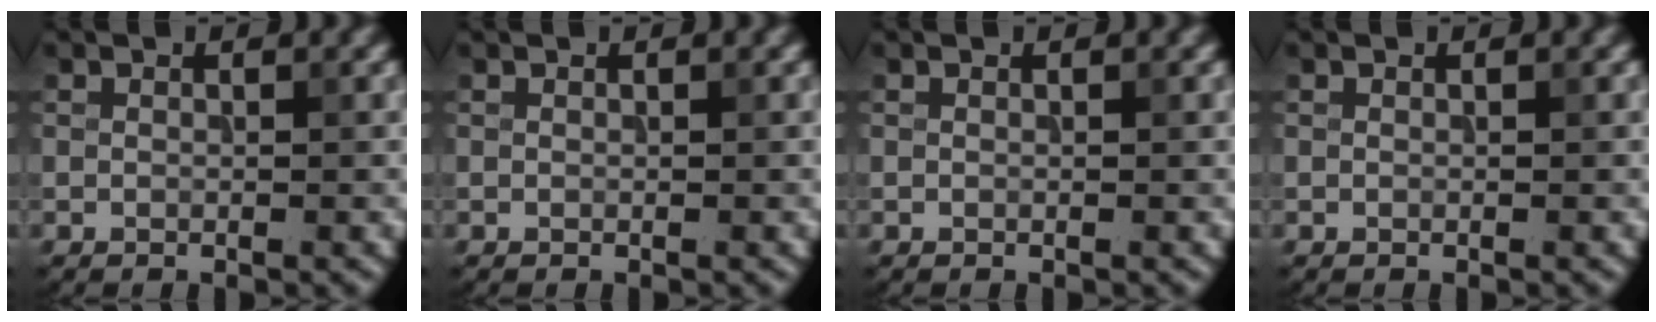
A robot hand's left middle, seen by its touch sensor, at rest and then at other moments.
{"total": 0.0}
{"total": 0.0}
{"total": 0.0}